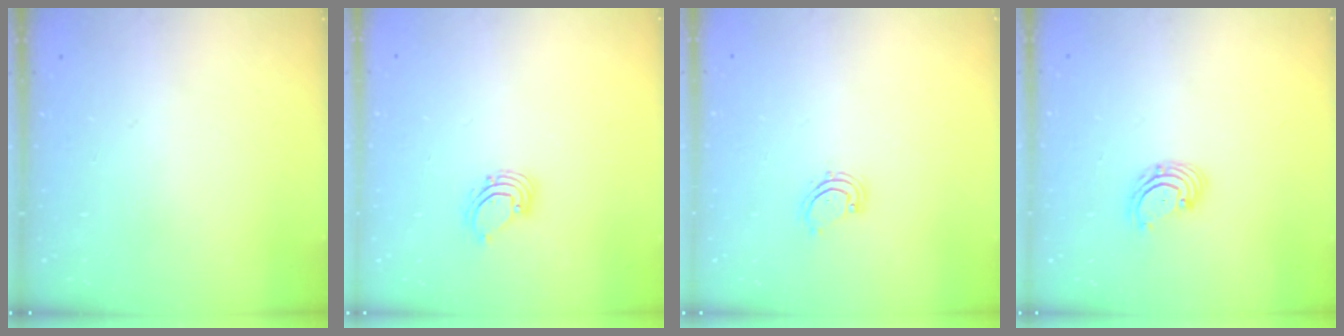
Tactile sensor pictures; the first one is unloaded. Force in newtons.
{"total": 2.6, "press": 2.6, "slide": 0.2}
{"total": 2.6, "press": 2.6, "slide": 0.3}
{"total": 2.9, "press": 2.9, "slide": 0.3}